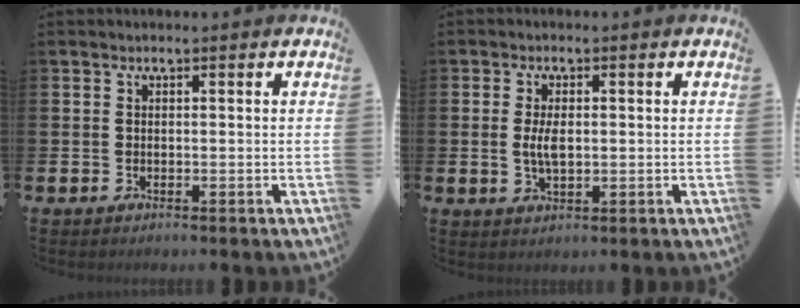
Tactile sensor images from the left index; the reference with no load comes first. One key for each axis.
{"total": 3.5, "fx": 0.1, "fy": 1.6, "fz": 3.1, "tx": -0.052, "ty": 0.003, "tz": -0.002}